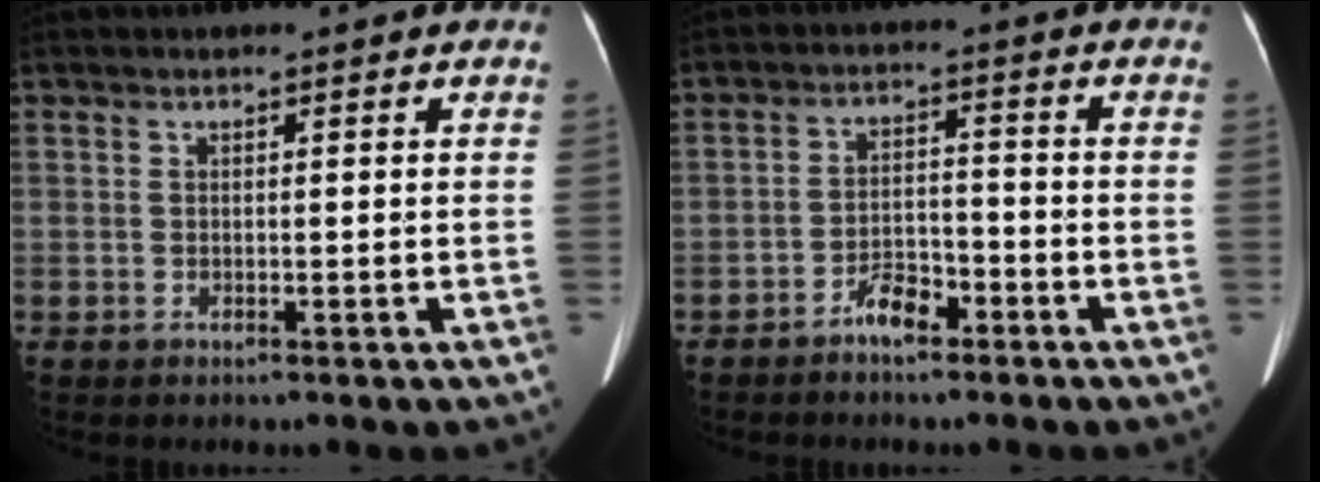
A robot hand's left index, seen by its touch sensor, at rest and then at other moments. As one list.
[{"total": 4.3, "force": [-3.2, 1.6, 2.3], "torque": [-0.045, 0.010, -0.056]}]